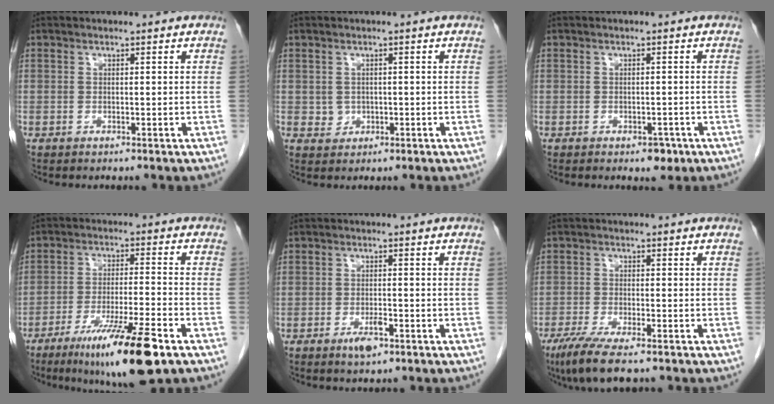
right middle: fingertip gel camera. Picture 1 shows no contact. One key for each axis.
{"total": 1.6, "fx": 0.0, "fy": 1.5, "fz": 0.6, "tx": -0.014, "ty": -0.001, "tz": 0.006}
{"total": 2.0, "fx": -1.2, "fy": 1.1, "fz": 1.2, "tx": -0.016, "ty": 0.000, "tz": -0.008}
{"total": 13.9, "fx": -8.3, "fy": 0.5, "fz": 11.2, "tx": -0.191, "ty": -0.036, "tz": -0.136}
{"total": 3.0, "fx": -1.7, "fy": 0.8, "fz": 2.3, "tx": -0.040, "ty": 0.000, "tz": -0.028}
{"total": 8.3, "fx": -5.9, "fy": 1.3, "fz": 5.6, "tx": -0.101, "ty": -0.023, "tz": -0.095}